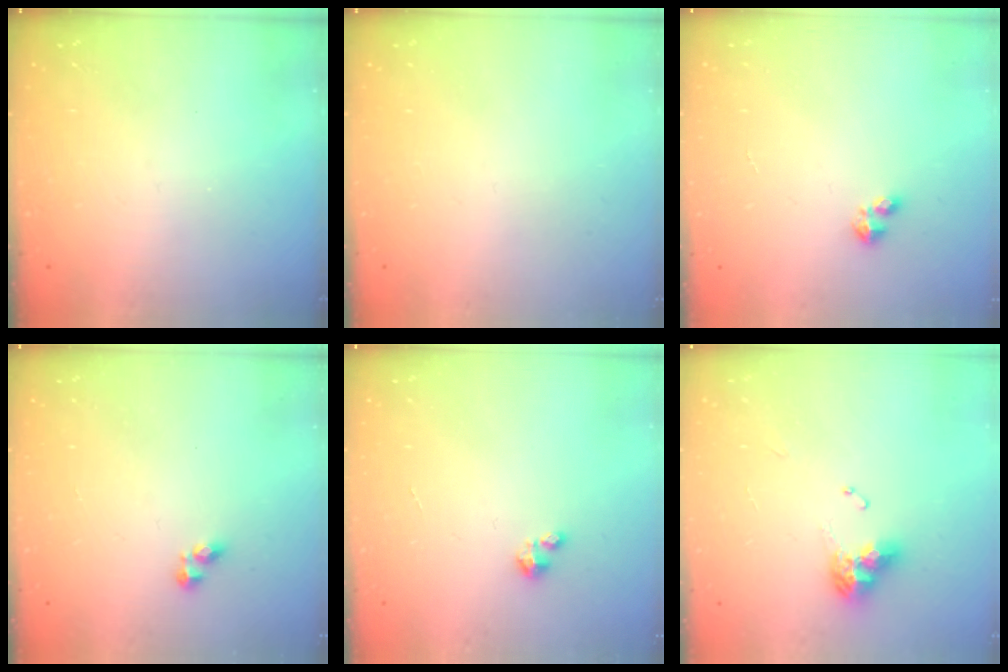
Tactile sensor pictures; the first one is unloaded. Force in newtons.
{"total": 0.0}
{"total": 2.4, "press": 2.4, "slide": 0.5}
{"total": 2.8, "press": 2.8, "slide": 0.3}
{"total": 1.2, "press": 1.2, "slide": 0.2}
{"total": 9.4, "press": 9.4, "slide": 1.1}